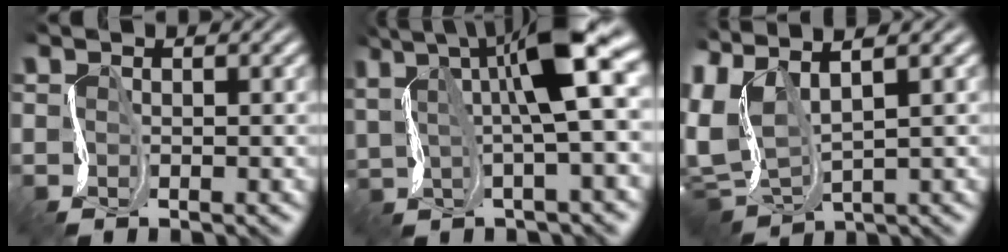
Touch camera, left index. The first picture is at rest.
{"total": 10.0, "force": [3.7, 2.9, 8.8], "torque": [-0.163, 0.016, 0.061]}
{"total": 7.1, "force": [1.9, 3.1, 6.1], "torque": [-0.161, 0.000, 0.040]}